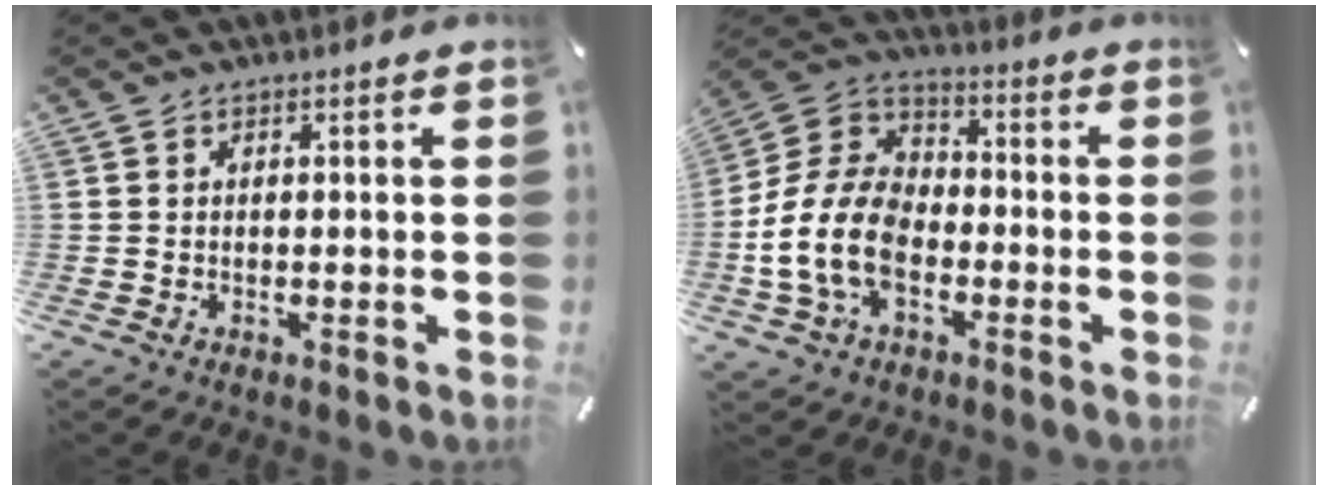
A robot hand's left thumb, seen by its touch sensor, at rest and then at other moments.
{"total": 13.7, "force": [-4.8, 9.4, 8.7], "torque": [-0.206, 0.017, -0.092]}